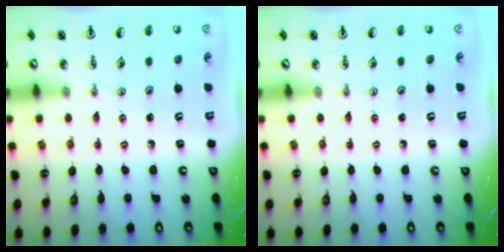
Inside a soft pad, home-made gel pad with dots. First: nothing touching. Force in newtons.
{"total": 0.0}